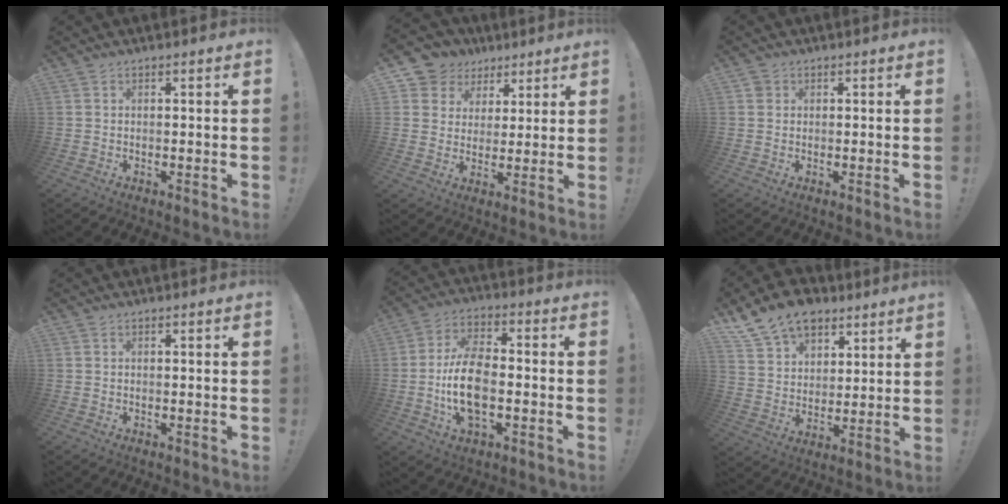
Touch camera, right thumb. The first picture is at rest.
{"total": 8.1, "force": [3.8, 7.1, 1.5], "torque": [-0.028, -0.021, 0.080]}
{"total": 1.5, "force": [0.7, 1.3, 0.3], "torque": [-0.002, 0.001, 0.012]}
{"total": 0.0}
{"total": 13.8, "force": [-2.6, 7.5, 11.2], "torque": [-0.211, 0.005, -0.049]}
{"total": 12.6, "force": [9.6, 7.0, 4.2], "torque": [-0.088, -0.058, 0.184]}